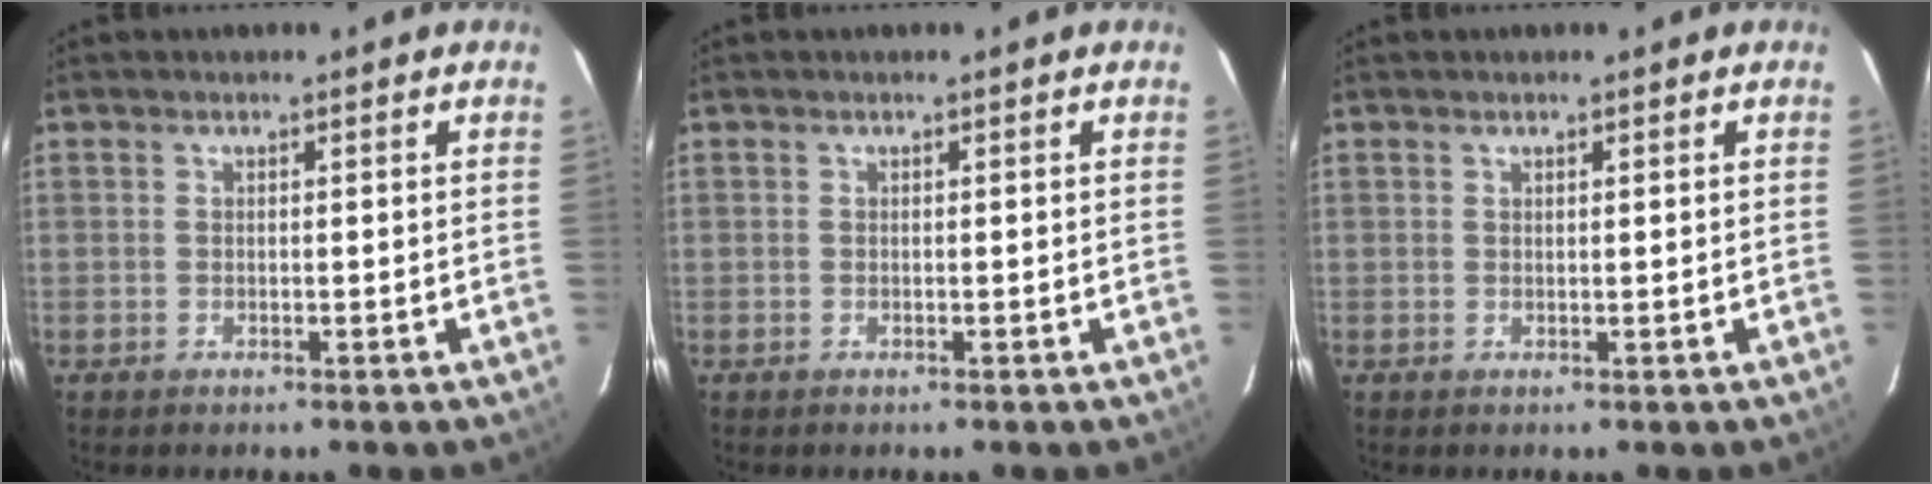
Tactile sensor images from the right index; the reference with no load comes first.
{"total": 0.0}
{"total": 0.5, "force": [0.5, -0.1, 0.2], "torque": [-0.007, -0.002, 0.007]}